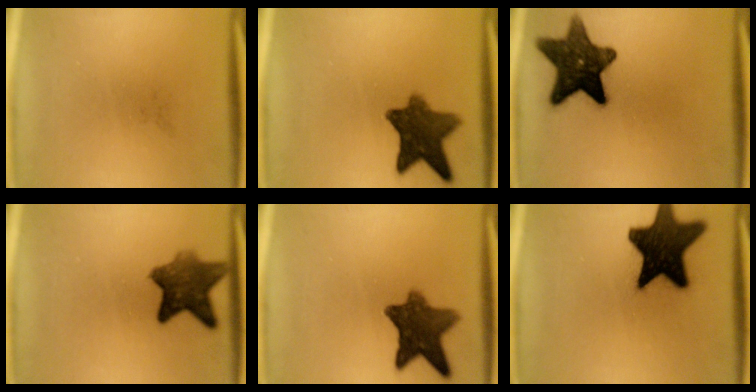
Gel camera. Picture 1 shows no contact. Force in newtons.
{"total": 9.8}
{"total": 13.4}
{"total": 8.3}
{"total": 9.9}
{"total": 18.3}